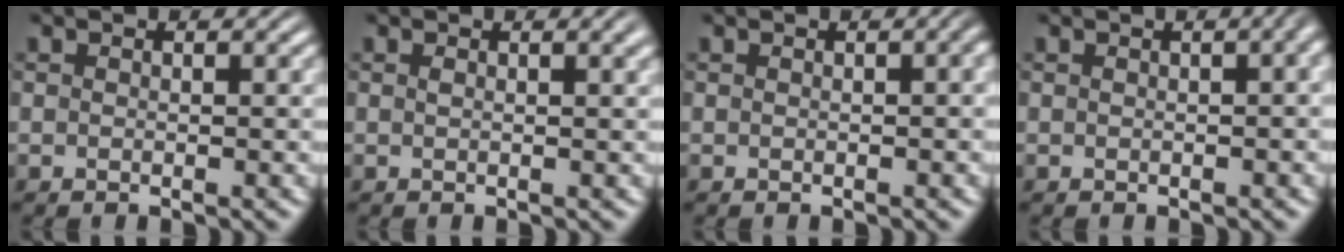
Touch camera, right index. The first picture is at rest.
{"total": 0.8, "force": [0.2, -0.4, 0.6], "torque": [-0.007, -0.002, 0.007]}
{"total": 0.8, "force": [0.0, 0.2, 0.8], "torque": [-0.005, 0.004, -0.003]}
{"total": 2.3, "force": [0.2, 0.7, 2.1], "torque": [-0.010, 0.014, -0.002]}